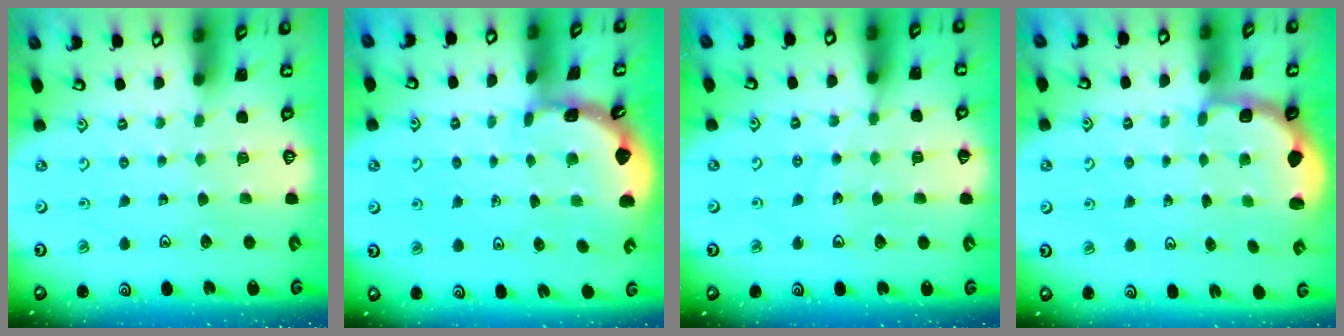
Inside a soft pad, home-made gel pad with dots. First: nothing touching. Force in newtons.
{"total": 1.7, "press": 1.7, "slide": 0.2}
{"total": 4.2, "press": 3.3, "slide": 2.5}
{"total": 2.3, "press": 2.2, "slide": 0.6}